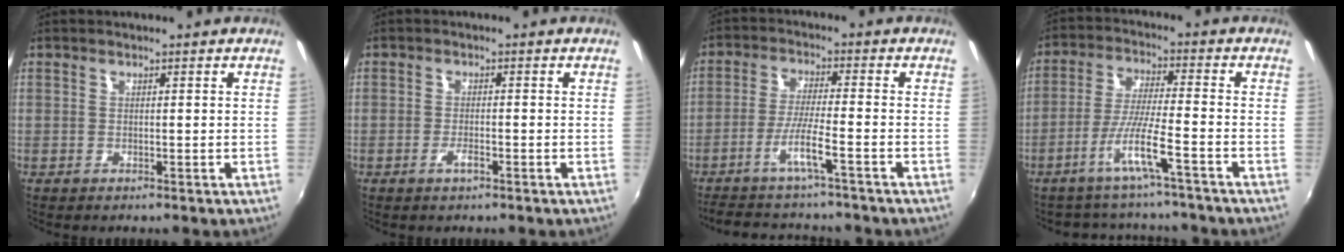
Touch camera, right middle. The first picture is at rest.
{"total": 2.0, "force": [-1.2, 0.7, 1.5], "torque": [-0.033, -0.002, -0.024]}
{"total": 9.7, "force": [-8.0, 0.0, 5.5], "torque": [-0.117, -0.011, -0.133]}
{"total": 8.3, "force": [-6.5, 0.5, 5.1], "torque": [-0.109, -0.004, -0.112]}